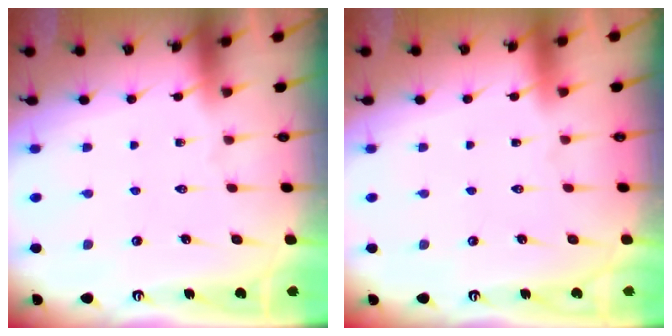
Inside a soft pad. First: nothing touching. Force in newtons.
{"total": 1.5, "press": 1.5, "slide": 0.1}